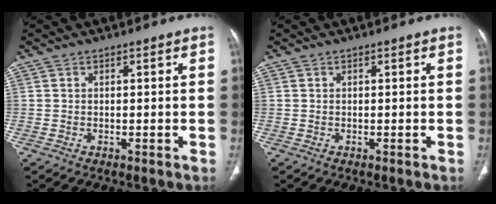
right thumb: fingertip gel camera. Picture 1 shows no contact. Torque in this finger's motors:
{"motor_torque": [-0.02, -0.19, 0.61, -0.07, -0.02]}